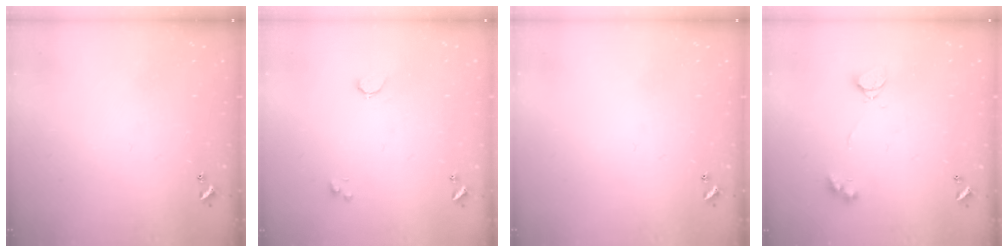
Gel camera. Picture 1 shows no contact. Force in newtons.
{"total": 0.8, "press": 0.7, "slide": 0.4}
{"total": 0.0}
{"total": 4.4, "press": 4.3, "slide": 0.8}